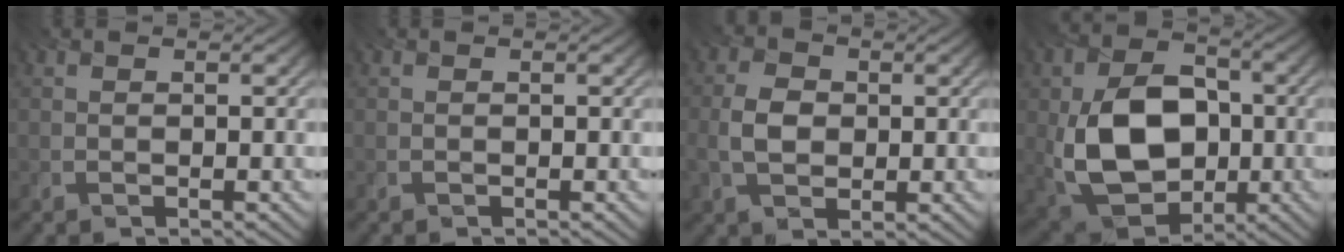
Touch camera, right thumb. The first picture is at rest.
{"total": 0.0}
{"total": 4.1, "force": [0.1, 3.0, 2.9], "torque": [-0.063, 0.003, -0.004]}
{"total": 12.9, "force": [-1.2, 9.3, 8.9], "torque": [-0.179, -0.010, -0.022]}